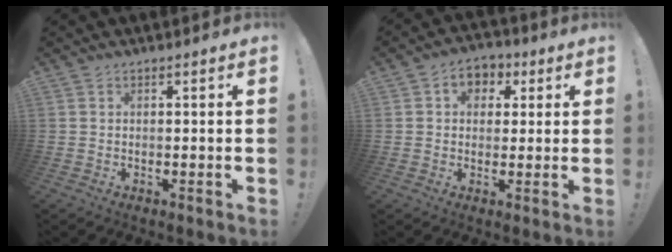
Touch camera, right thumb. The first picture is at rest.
{"total": 6.5, "force": [1.6, 5.4, 3.2], "torque": [-0.031, -0.002, 0.029]}